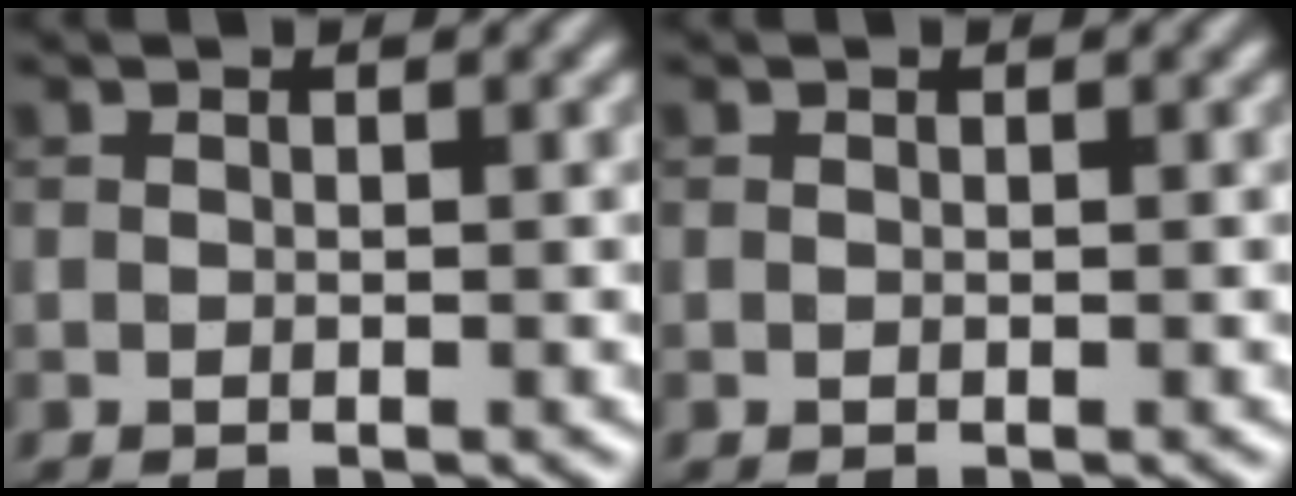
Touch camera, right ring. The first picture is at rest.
{"total": 0.0}